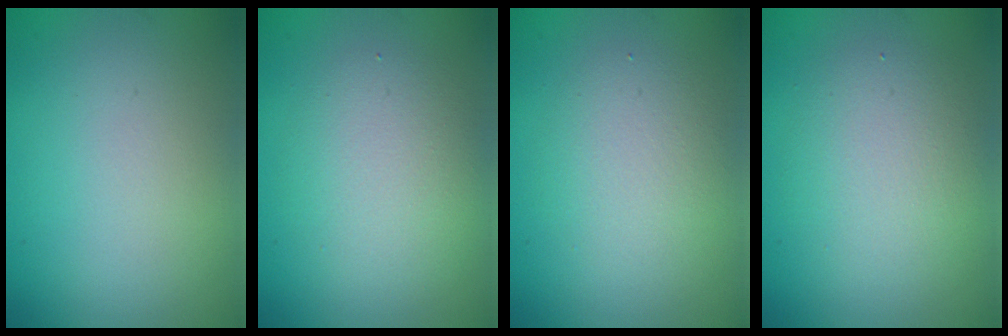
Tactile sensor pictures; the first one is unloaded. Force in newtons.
{"total": 3.9, "press": 3.9, "slide": 0.2}
{"total": 2.9, "press": 2.9, "slide": 0.2}
{"total": 3.9, "press": 3.9, "slide": 0.2}